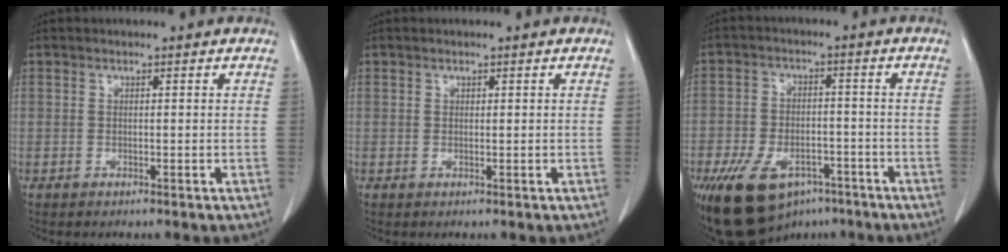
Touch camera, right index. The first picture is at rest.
{"total": 1.0, "force": [0.3, 0.8, 0.5], "torque": [-0.015, 0.007, 0.008]}
{"total": 16.8, "force": [-10.2, 9.2, 9.6], "torque": [-0.203, -0.001, -0.160]}